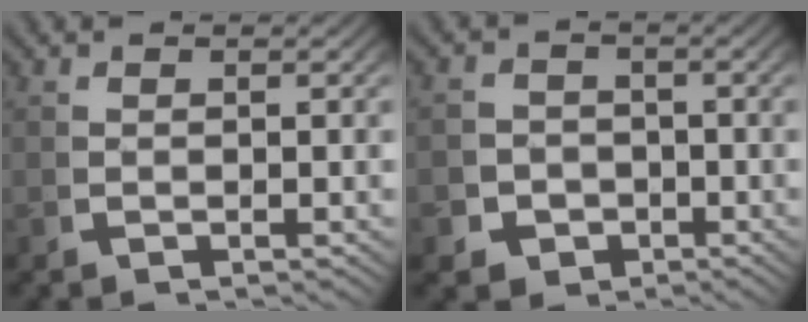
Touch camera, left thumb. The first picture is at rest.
{"total": 6.1, "force": [-2.5, 5.2, 2.0], "torque": [-0.030, -0.027, -0.036]}